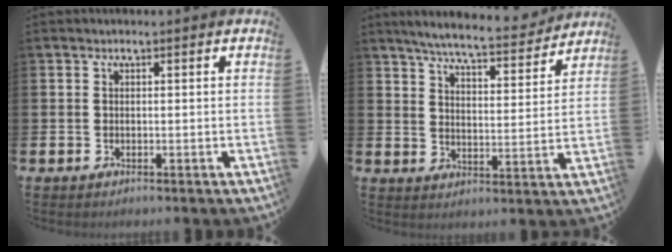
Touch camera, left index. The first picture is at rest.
{"total": 6.5, "force": [6.1, 0.5, 2.2], "torque": [-0.064, -0.040, 0.103]}